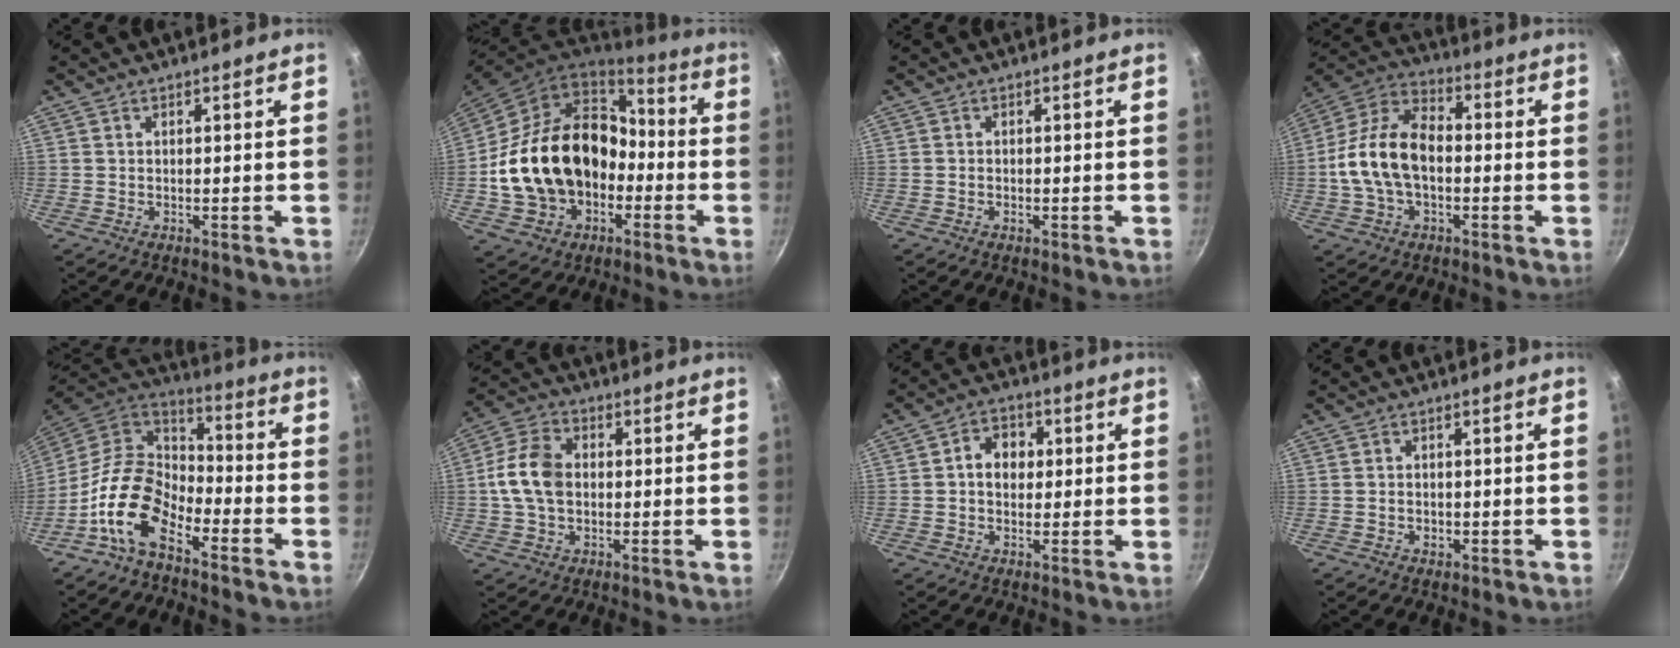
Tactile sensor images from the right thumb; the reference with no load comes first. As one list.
[{"total": 23.2, "force": [-3.4, 17.5, 14.8], "torque": [-0.234, 0.062, -0.037]}, {"total": 0.7, "force": [-0.4, 0.4, 0.5], "torque": [-0.011, 0.003, -0.008]}, {"total": 15.0, "force": [-1.5, 9.3, 11.6], "torque": [-0.193, 0.042, -0.045]}, {"total": 14.0, "force": [-7.2, 8.2, 8.8], "torque": [-0.148, 0.064, -0.156]}, {"total": 10.3, "force": [0.2, 7.2, 7.3], "torque": [-0.127, 0.020, -0.005]}, {"total": 6.1, "force": [0.6, 4.9, 3.6], "torque": [-0.027, 0.011, 0.000]}, {"total": 1.7, "force": [-0.6, 1.3, 1.0], "torque": [-0.016, 0.003, -0.008]}]